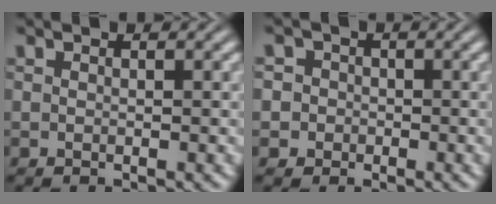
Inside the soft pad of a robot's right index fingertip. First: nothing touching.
{"total": 4.0, "force": [-0.8, 3.9, 0.6], "torque": [-0.015, -0.007, -0.023]}